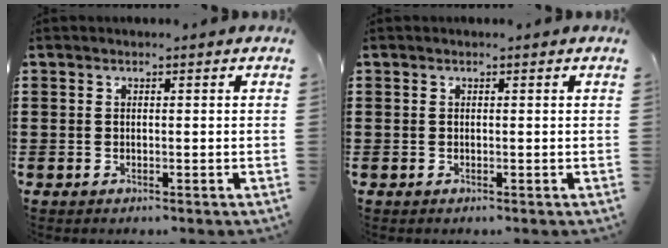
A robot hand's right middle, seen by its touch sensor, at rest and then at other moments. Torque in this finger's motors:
{"motor_torque": [-0.34, -0.36, 0.08, -0.01]}